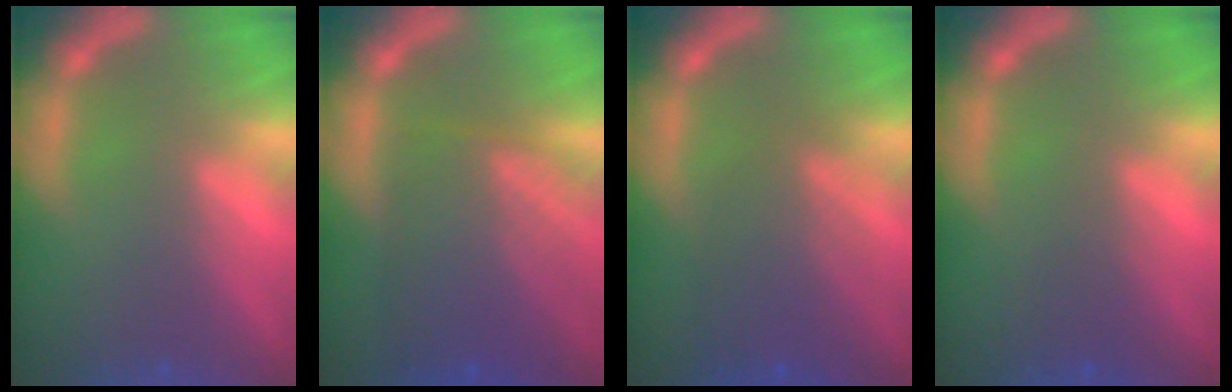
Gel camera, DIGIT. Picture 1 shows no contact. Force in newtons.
{"total": 8.1}
{"total": 5.5}
{"total": 1.5}